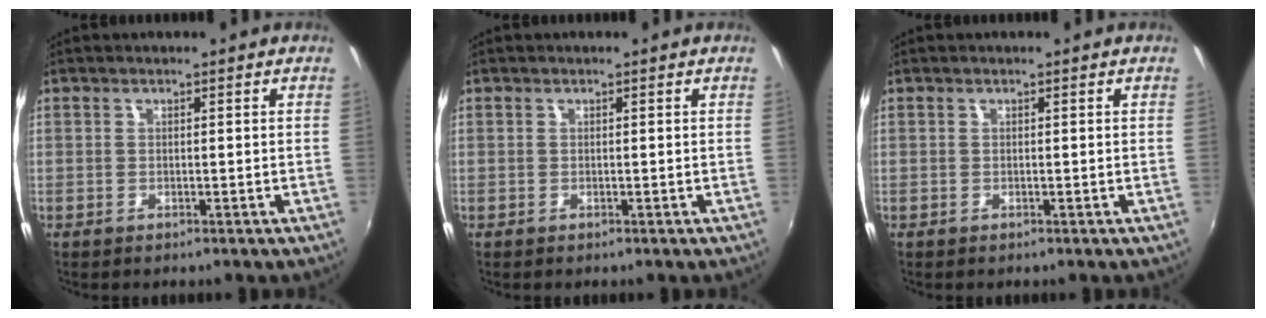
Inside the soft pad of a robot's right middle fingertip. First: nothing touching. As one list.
[{"total": 0.0}, {"total": 0.0}]